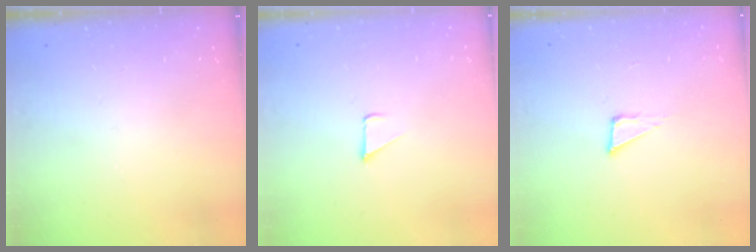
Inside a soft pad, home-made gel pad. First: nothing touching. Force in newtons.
{"total": 1.7, "press": 1.7, "slide": 0.1}
{"total": 4.0, "press": 3.9, "slide": 0.8}